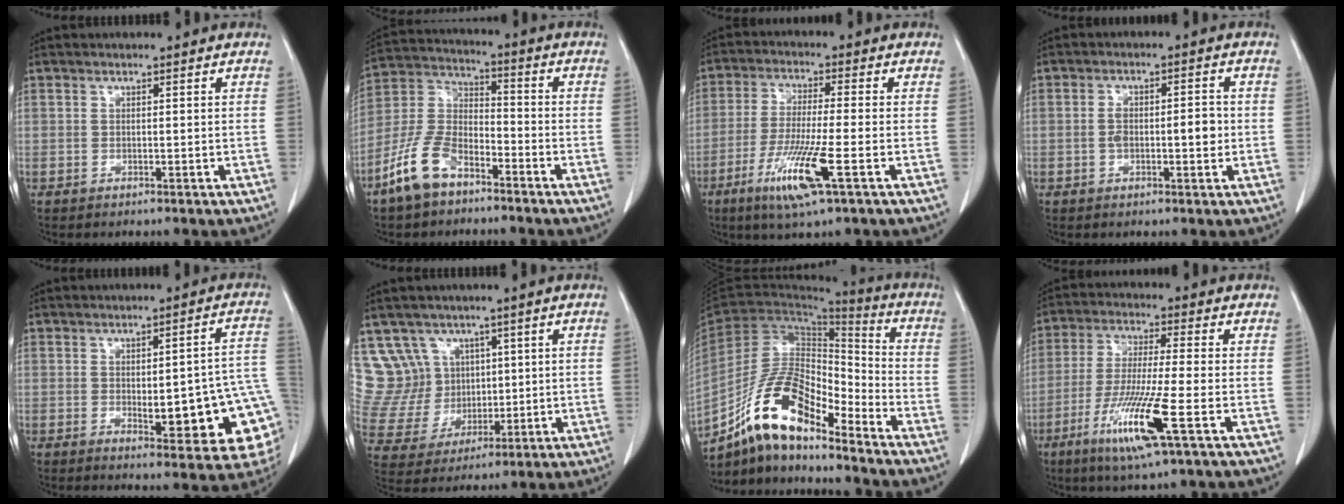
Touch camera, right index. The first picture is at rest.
{"total": 10.7, "force": [-7.0, 5.1, 6.3], "torque": [-0.152, 0.005, -0.144]}
{"total": 10.4, "force": [-4.6, 0.0, 9.3], "torque": [-0.187, -0.026, -0.087]}
{"total": 5.0, "force": [-0.5, 1.9, 4.6], "torque": [-0.086, 0.010, -0.006]}
{"total": 16.1, "force": [-2.8, 4.0, 15.3], "torque": [-0.125, 0.019, -0.017]}
{"total": 10.5, "force": [5.3, 8.9, 1.4], "torque": [-0.050, 0.051, 0.125]}
{"total": 14.5, "force": [-10.8, 4.1, 8.8], "torque": [-0.166, 0.021, -0.198]}
{"total": 11.8, "force": [-5.1, -0.4, 10.6], "torque": [-0.217, -0.028, -0.098]}